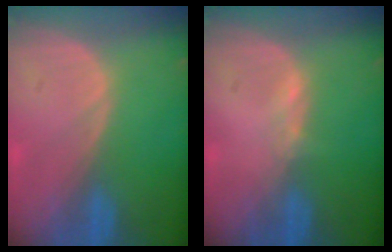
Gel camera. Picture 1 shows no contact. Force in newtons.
{"total": 0.7, "press": 0.7, "slide": 0.2}